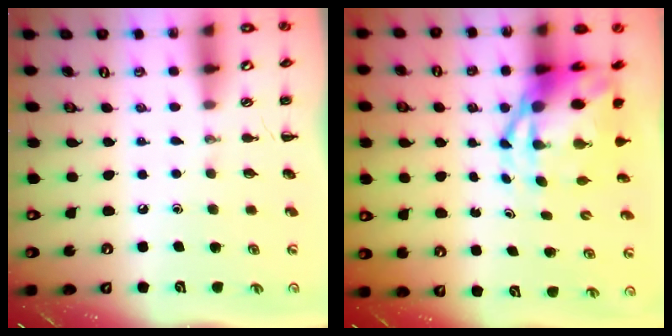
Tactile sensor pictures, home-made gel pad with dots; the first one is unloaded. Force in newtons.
{"total": 8.8, "press": 8.4, "slide": 2.4}